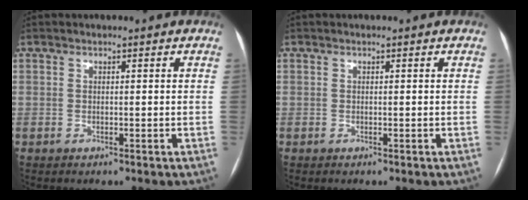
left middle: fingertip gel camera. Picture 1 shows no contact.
{"total": 0.0}